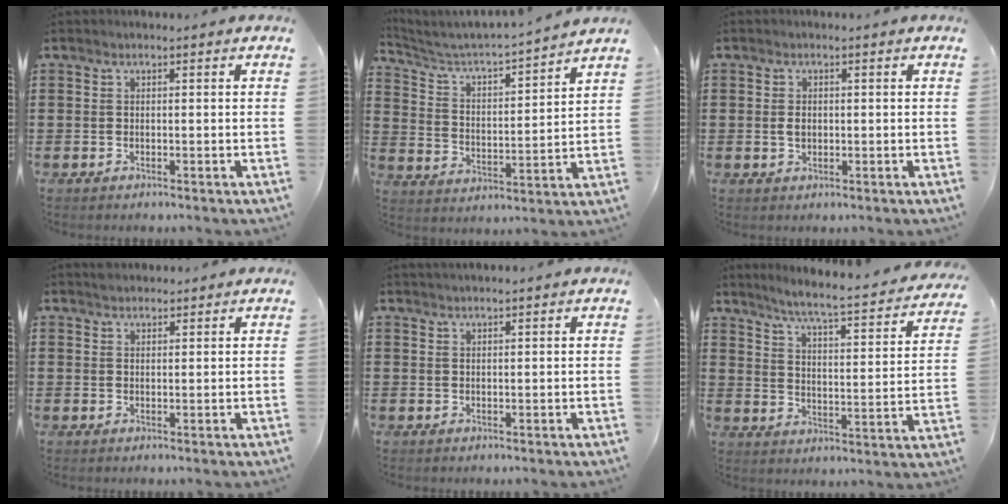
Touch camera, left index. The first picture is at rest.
{"total": 3.4, "force": [3.2, 0.1, 1.2], "torque": [-0.044, -0.033, 0.041]}
{"total": 1.6, "force": [0.1, 1.1, 1.3], "torque": [-0.027, 0.006, 0.000]}
{"total": 1.6, "force": [1.5, 0.6, 0.0], "torque": [-0.004, 0.002, 0.031]}
{"total": 1.0, "force": [1.0, 0.0, 0.3], "torque": [-0.007, 0.000, 0.020]}
{"total": 5.1, "force": [4.4, -0.4, 2.6], "torque": [-0.064, -0.043, 0.062]}